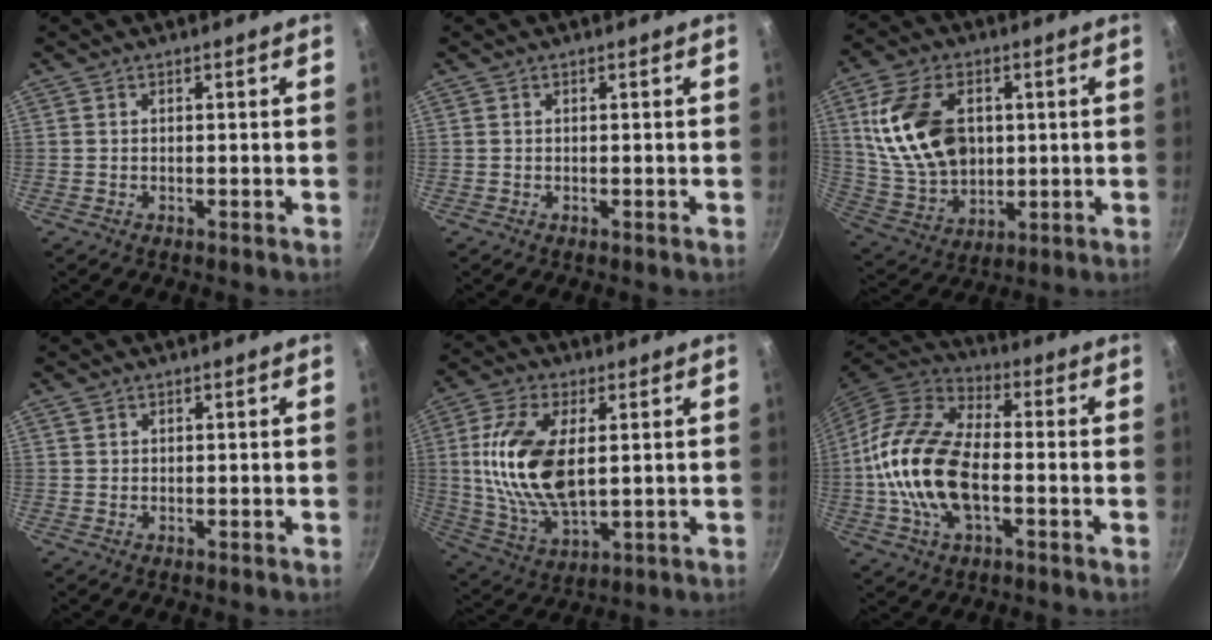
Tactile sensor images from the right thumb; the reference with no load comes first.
{"total": 0.0}
{"total": 18.3, "force": [3.4, 12.4, 13.0], "torque": [-0.224, -0.006, 0.078]}
{"total": 1.0, "force": [0.5, 0.8, 0.3], "torque": [-0.003, 0.002, 0.008]}
{"total": 16.5, "force": [2.3, 8.5, 14.0], "torque": [-0.267, -0.005, 0.050]}
{"total": 18.8, "force": [-2.5, 10.2, 15.6], "torque": [-0.292, 0.032, -0.060]}